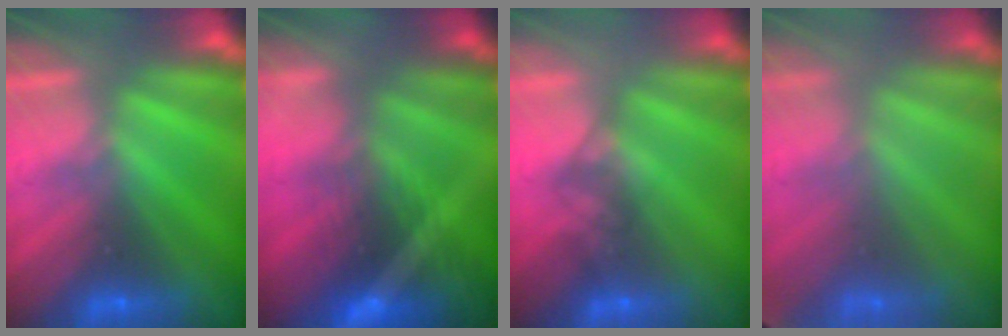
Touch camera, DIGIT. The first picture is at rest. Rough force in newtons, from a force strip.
{"total": 8.3}
{"total": 1.6}
{"total": 1.4}